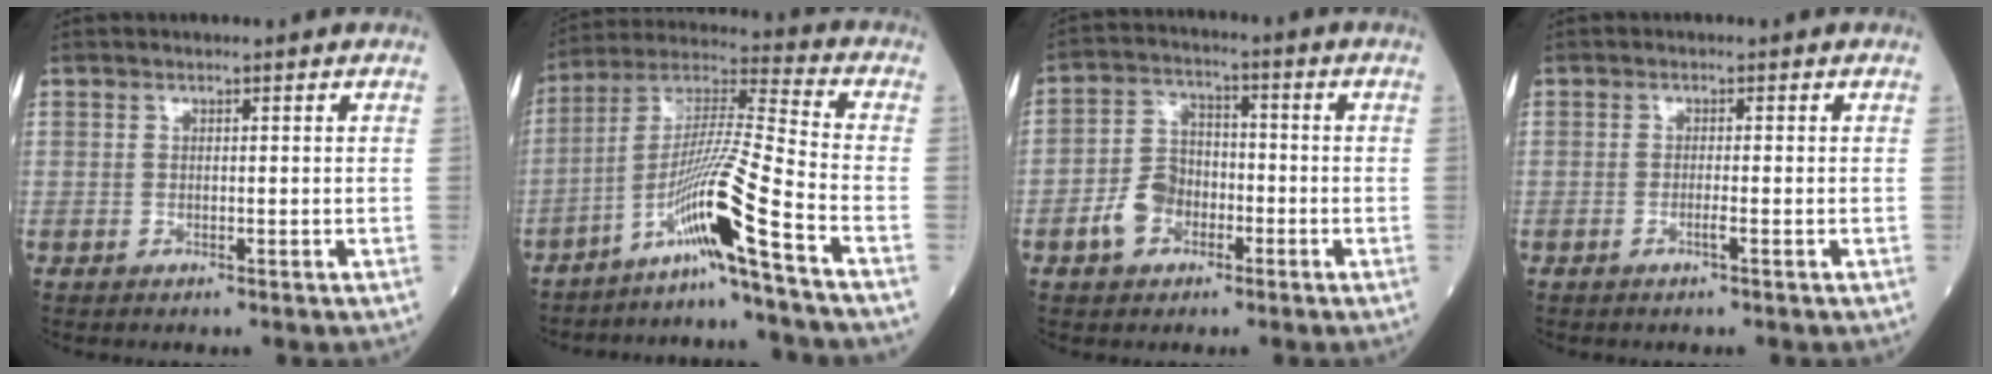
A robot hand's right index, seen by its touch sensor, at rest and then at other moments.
{"total": 12.6, "force": [-7.5, -3.0, 9.7], "torque": [-0.190, 0.000, -0.142]}
{"total": 6.7, "force": [-2.9, 4.8, 3.6], "torque": [-0.083, 0.017, -0.055]}
{"total": 1.1, "force": [-0.7, -0.2, 0.8], "torque": [-0.016, 0.000, -0.015]}